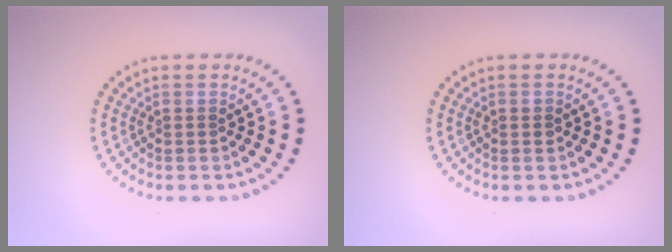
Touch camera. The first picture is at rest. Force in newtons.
{"total": 0.8, "press": 0.8, "slide": 0.0}